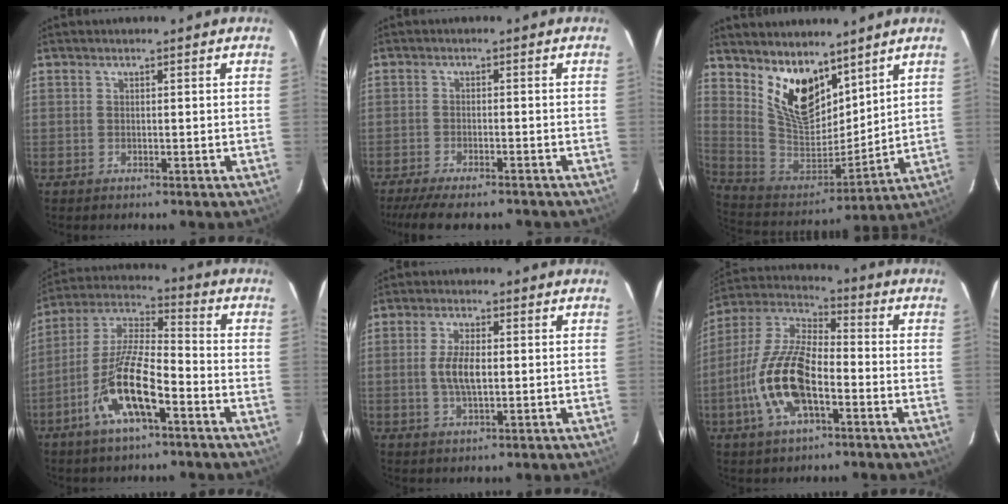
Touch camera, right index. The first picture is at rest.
{"total": 11.2, "force": [-9.7, 2.2, 5.3], "torque": [-0.119, -0.029, -0.154]}
{"total": 15.3, "force": [10.0, 7.8, 8.5], "torque": [-0.165, -0.003, 0.204]}
{"total": 14.1, "force": [-6.6, 3.8, 11.9], "torque": [-0.243, -0.008, -0.129]}
{"total": 5.3, "force": [-0.1, 2.1, 4.9], "torque": [-0.096, 0.000, -0.001]}
{"total": 15.9, "force": [-5.1, 6.8, 13.4], "torque": [-0.284, -0.001, -0.101]}